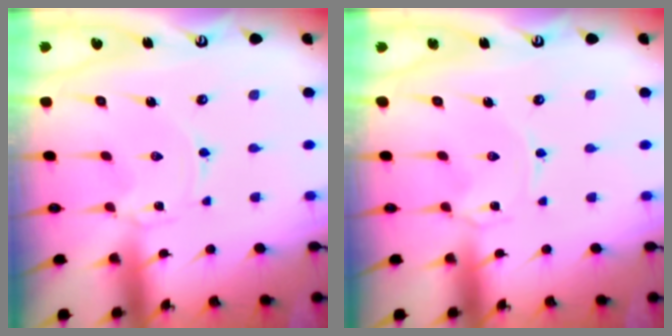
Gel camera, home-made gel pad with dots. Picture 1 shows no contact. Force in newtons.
{"total": 0.0}